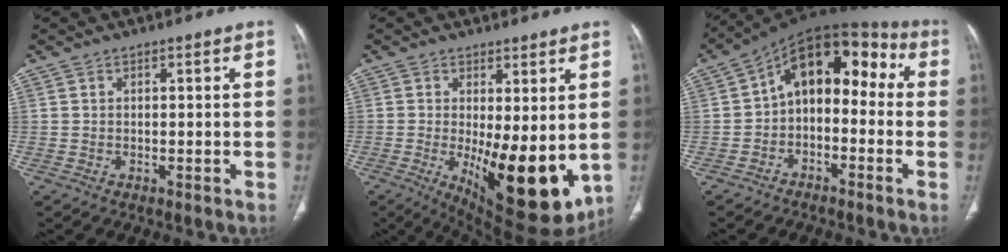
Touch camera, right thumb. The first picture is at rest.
{"total": 15.9, "force": [-1.9, 6.0, 14.6], "torque": [-0.208, -0.037, -0.006]}
{"total": 13.4, "force": [-0.5, 8.7, 10.2], "torque": [-0.109, 0.062, -0.026]}